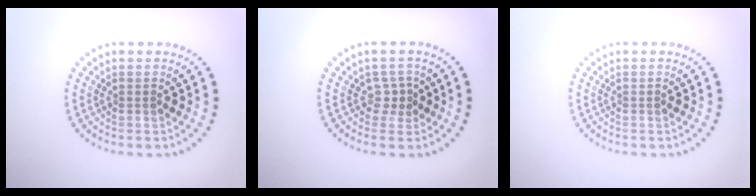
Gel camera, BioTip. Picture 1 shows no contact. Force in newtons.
{"total": 1.4, "press": 1.0, "slide": 1.0}
{"total": 0.0}